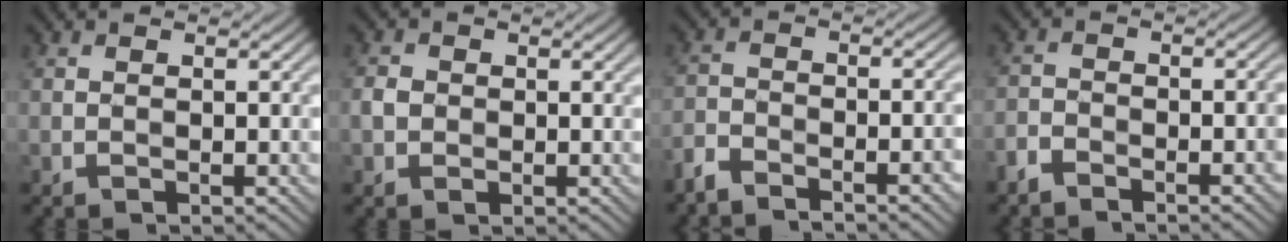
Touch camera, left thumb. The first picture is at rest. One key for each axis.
{"total": 1.9, "fx": 0.0, "fy": 1.6, "fz": 0.9, "tx": -0.022, "ty": -0.001, "tz": -0.005}
{"total": 5.0, "fx": -4.2, "fy": 1.1, "fz": 2.6, "tx": -0.052, "ty": -0.004, "tz": -0.083}
{"total": 3.5, "fx": -2.9, "fy": 0.9, "fz": 1.7, "tx": -0.033, "ty": -0.002, "tz": -0.061}